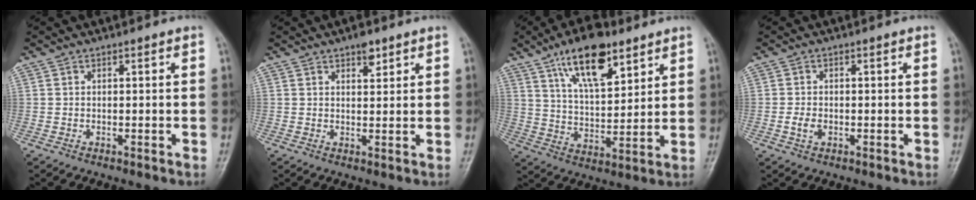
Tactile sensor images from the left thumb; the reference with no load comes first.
{"total": 2.9, "force": [1.9, 1.2, 1.9], "torque": [-0.019, -0.010, 0.029]}
{"total": 14.8, "force": [8.7, 6.0, 10.3], "torque": [-0.149, -0.037, 0.156]}
{"total": 2.4, "force": [-0.7, 1.6, 1.7], "torque": [-0.032, 0.005, -0.014]}